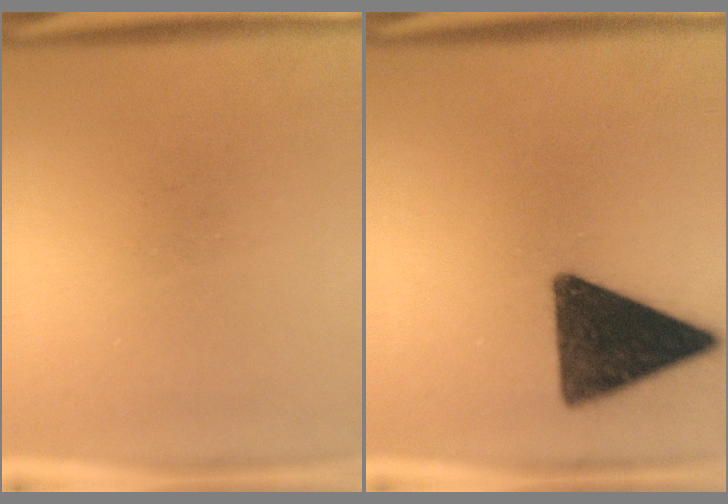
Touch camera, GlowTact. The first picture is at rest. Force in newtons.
{"total": 15.1}